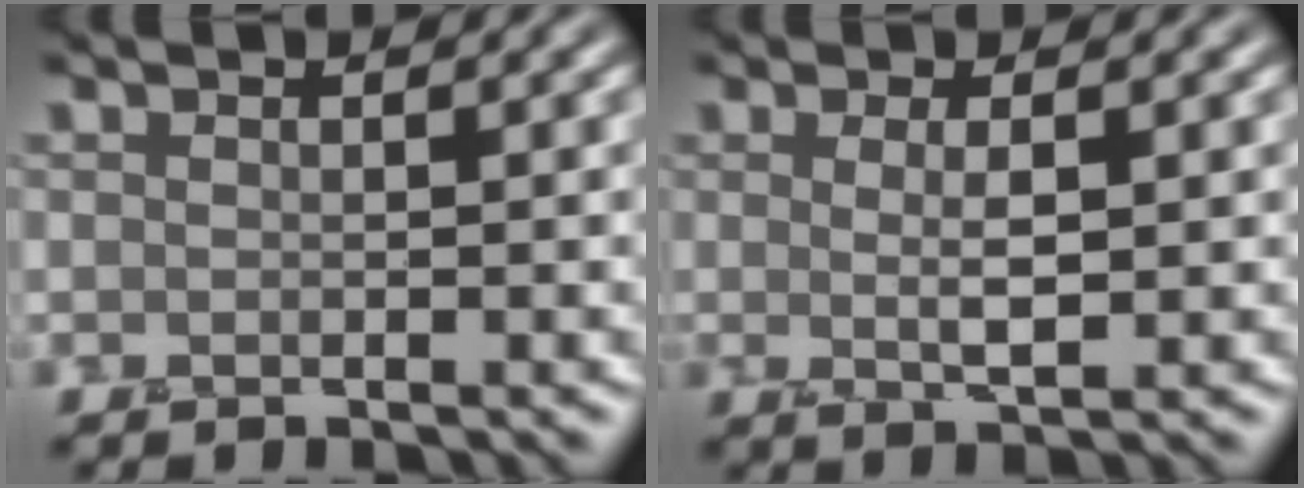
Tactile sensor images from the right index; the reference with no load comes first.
{"total": 2.3, "force": [0.4, 0.4, 2.2], "torque": [-0.043, 0.000, 0.012]}